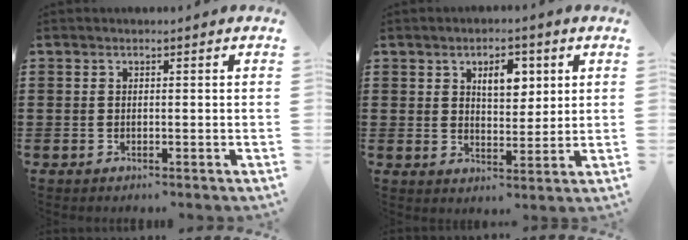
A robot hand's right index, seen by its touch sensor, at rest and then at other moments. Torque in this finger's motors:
{"motor_torque": [0.47, -0.33, 0.48, 0.10]}